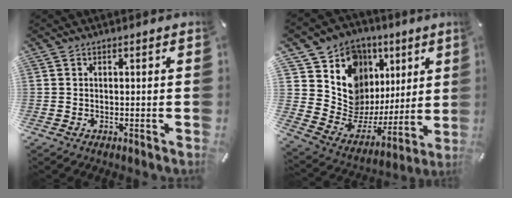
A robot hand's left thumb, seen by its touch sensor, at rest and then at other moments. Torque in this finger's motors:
{"motor_torque": [2.22, 2.18, 1.46, -1.05, 0.26]}